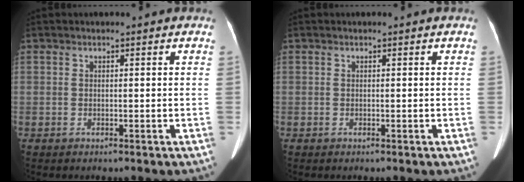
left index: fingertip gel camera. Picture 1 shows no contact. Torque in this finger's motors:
{"motor_torque": [0.02, 0.02, 0.02, 0.01]}